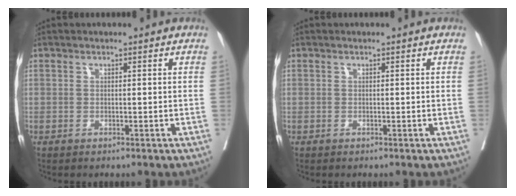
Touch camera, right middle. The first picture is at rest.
{"total": 0.0}